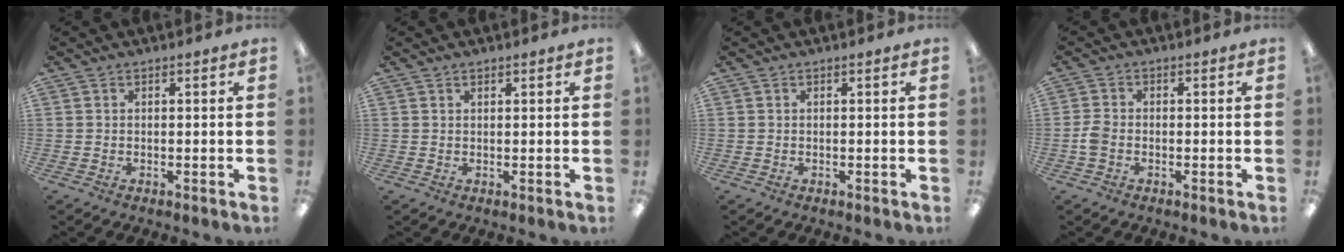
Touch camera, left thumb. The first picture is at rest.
{"total": 0.7, "force": [0.5, 0.3, 0.3], "torque": [-0.007, 0.001, 0.010]}
{"total": 0.0}
{"total": 3.3, "force": [-1.1, 2.3, 2.2], "torque": [-0.042, 0.005, -0.020]}